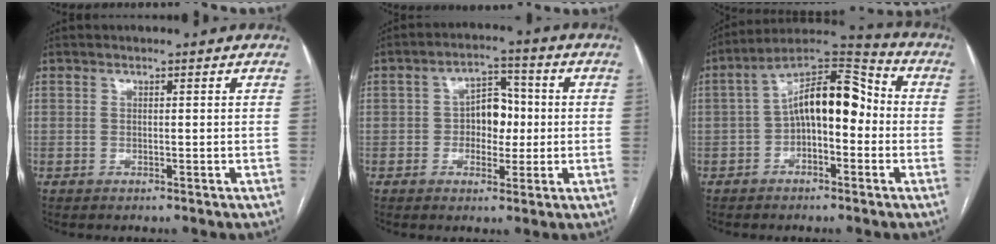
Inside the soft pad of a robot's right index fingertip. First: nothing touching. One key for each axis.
{"total": 6.4, "fx": -0.3, "fy": 4.0, "fz": 5.0, "tx": -0.075, "ty": 0.021, "tz": -0.004}
{"total": 12.2, "fx": -0.5, "fy": 5.1, "fz": 11.1, "tx": -0.186, "ty": 0.053, "tz": -0.014}